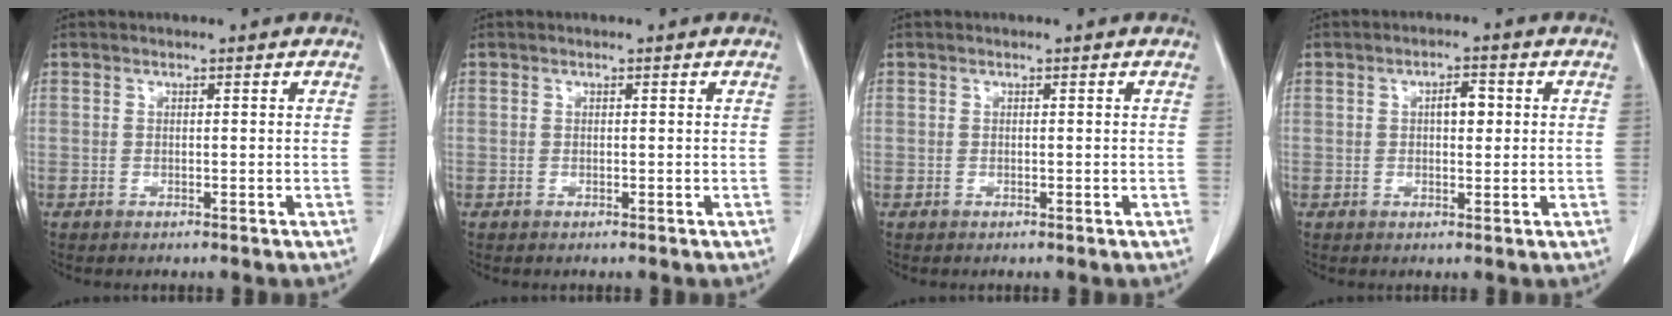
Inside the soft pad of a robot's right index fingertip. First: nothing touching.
{"total": 0.0}
{"total": 0.0}
{"total": 3.0, "force": [0.5, 1.2, 2.7], "torque": [-0.044, 0.005, 0.008]}